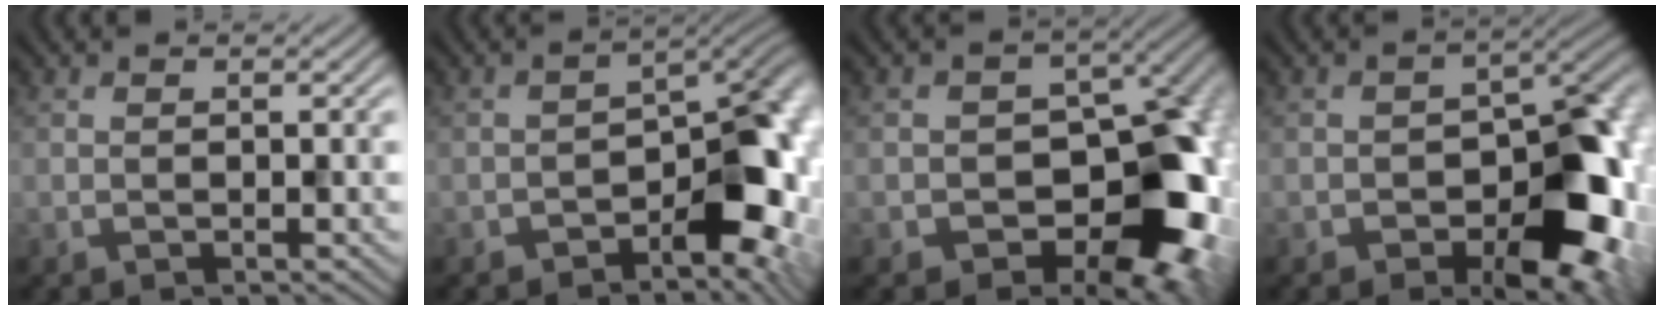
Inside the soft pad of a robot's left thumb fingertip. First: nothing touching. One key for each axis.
{"total": 10.2, "fx": -3.5, "fy": 5.3, "fz": 8.0, "tx": -0.080, "ty": 0.004, "tz": -0.058}
{"total": 13.4, "fx": -3.7, "fy": 9.1, "fz": 9.0, "tx": -0.105, "ty": -0.027, "tz": -0.060}
{"total": 13.0, "fx": -4.5, "fy": 8.0, "fz": 9.3, "tx": -0.096, "ty": -0.022, "tz": -0.064}